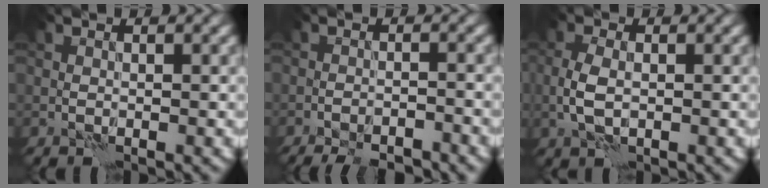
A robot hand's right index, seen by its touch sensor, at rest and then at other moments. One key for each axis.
{"total": 6.3, "fx": -5.7, "fy": 1.3, "fz": 2.3, "tx": -0.033, "ty": 0.002, "tz": -0.082}
{"total": 2.9, "fx": -0.4, "fy": 1.6, "fz": 2.3, "tx": -0.057, "ty": 0.000, "tz": -0.010}